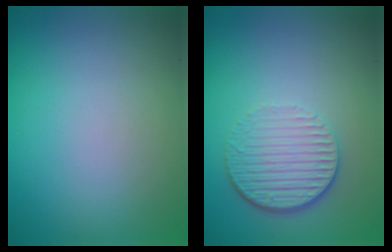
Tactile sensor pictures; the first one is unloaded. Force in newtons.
{"total": 4.4, "press": 3.0, "slide": 3.2}